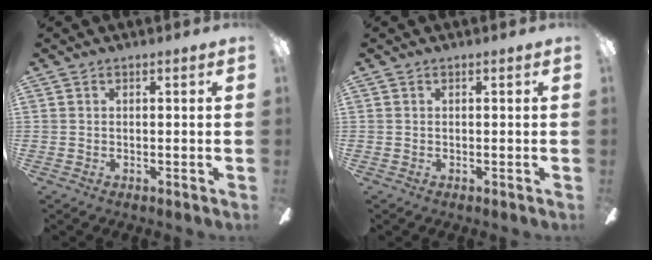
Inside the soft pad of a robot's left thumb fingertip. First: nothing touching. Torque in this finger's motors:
{"motor_torque": [-0.05, 0.03, 0.16, 0.00, 0.00]}